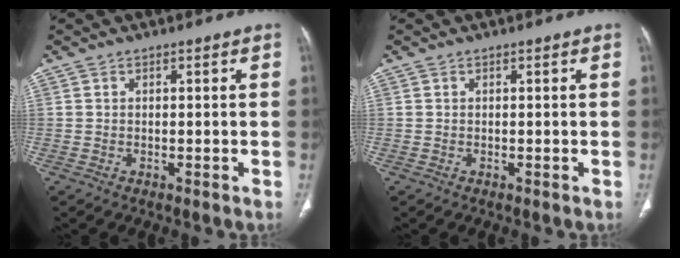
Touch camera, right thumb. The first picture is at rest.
{"total": 0.0}